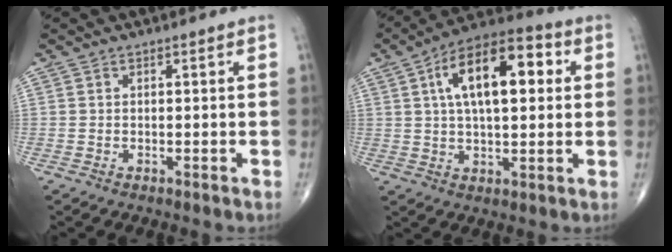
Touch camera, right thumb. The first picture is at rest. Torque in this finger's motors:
{"motor_torque": [0.19, 0.67, 0.49, -0.25, 0.30]}